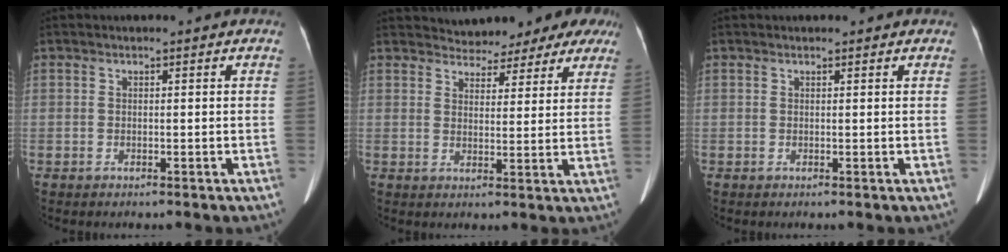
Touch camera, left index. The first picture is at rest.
{"total": 12.4, "force": [11.1, 4.5, 3.1], "torque": [-0.023, -0.002, 0.119]}
{"total": 1.8, "force": [1.5, 0.6, 0.8], "torque": [-0.007, 0.005, 0.015]}